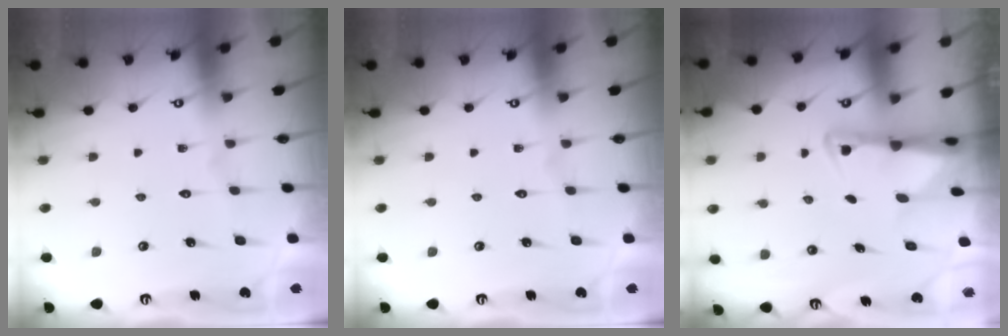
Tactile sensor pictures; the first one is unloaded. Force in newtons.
{"total": 0.0}
{"total": 2.9, "press": 2.9, "slide": 0.6}